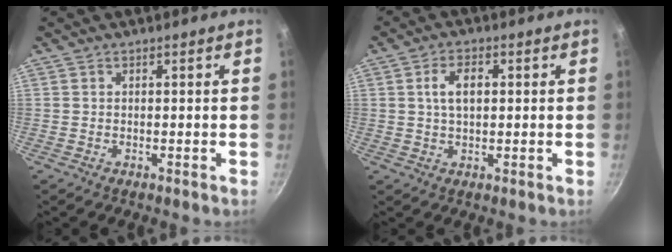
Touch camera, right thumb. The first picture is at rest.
{"total": 4.9, "force": [0.9, 2.7, 4.0], "torque": [-0.071, 0.006, 0.017]}